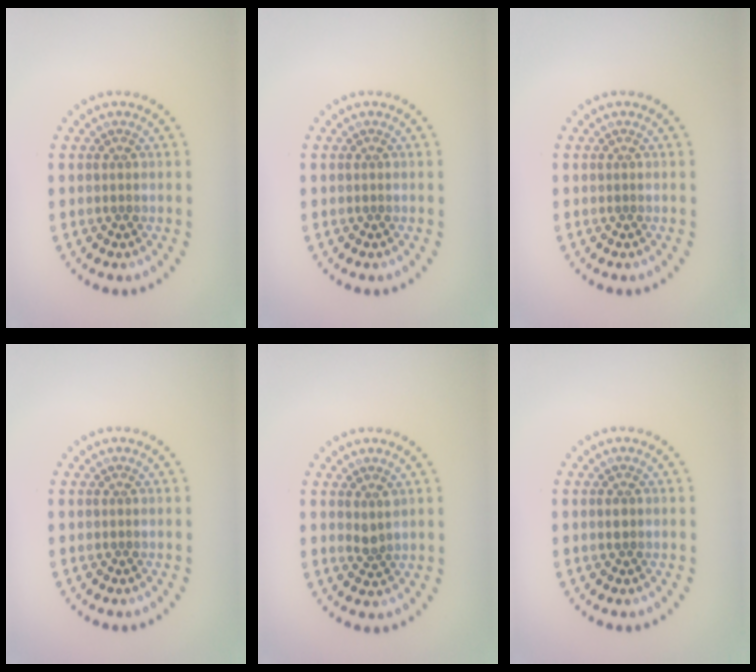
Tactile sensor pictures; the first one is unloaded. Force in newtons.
{"total": 0.0}
{"total": 0.0}
{"total": 0.0}
{"total": 1.0, "press": 0.9, "slide": 0.4}
{"total": 0.9, "press": 0.9, "slide": 0.1}